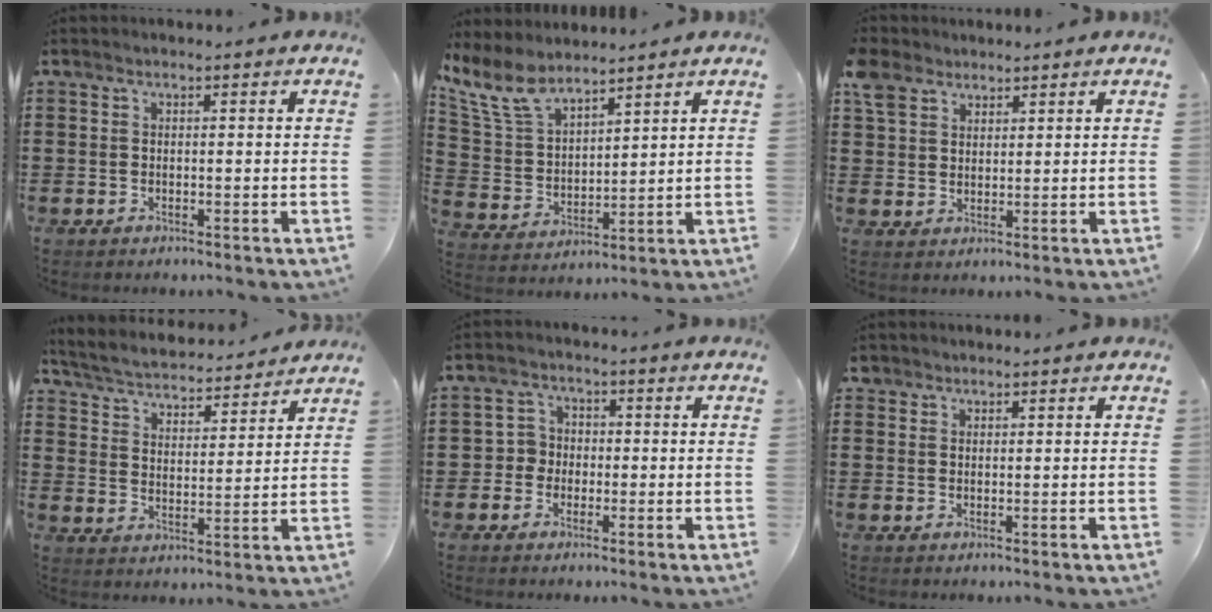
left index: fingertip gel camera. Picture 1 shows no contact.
{"total": 8.3, "force": [6.7, 3.1, 4.0], "torque": [-0.104, -0.020, 0.124]}
{"total": 4.8, "force": [3.5, 3.2, 1.0], "torque": [-0.030, 0.006, 0.065]}
{"total": 3.9, "force": [3.8, 0.3, 0.6], "torque": [-0.034, -0.029, 0.059]}
{"total": 2.8, "force": [-1.0, 2.6, 0.6], "torque": [-0.024, 0.006, -0.025]}
{"total": 1.2, "force": [1.1, 0.6, 0.1], "torque": [-0.005, 0.002, 0.022]}